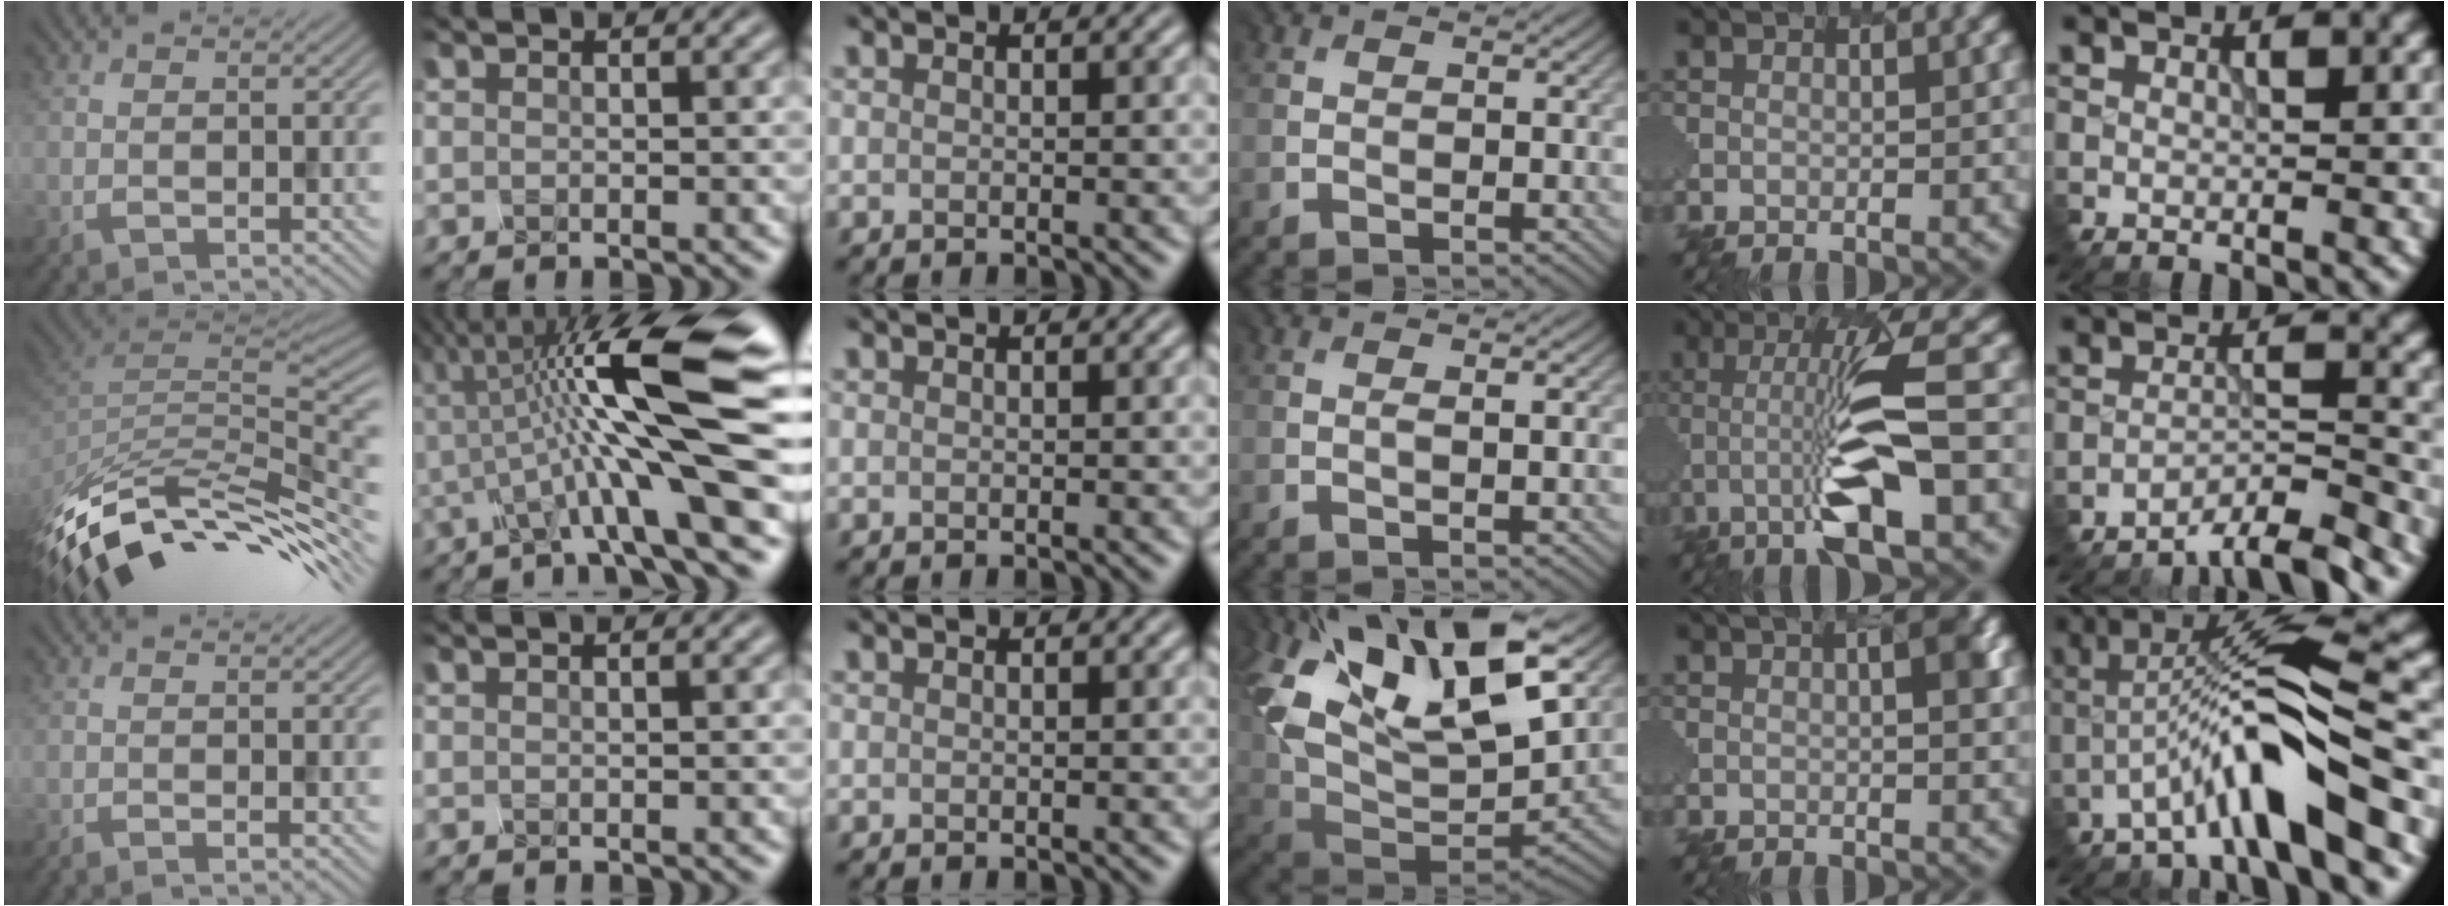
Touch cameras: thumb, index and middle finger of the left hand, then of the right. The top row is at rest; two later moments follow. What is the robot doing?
{"motion": "disassemble", "object": "hinged tin"}